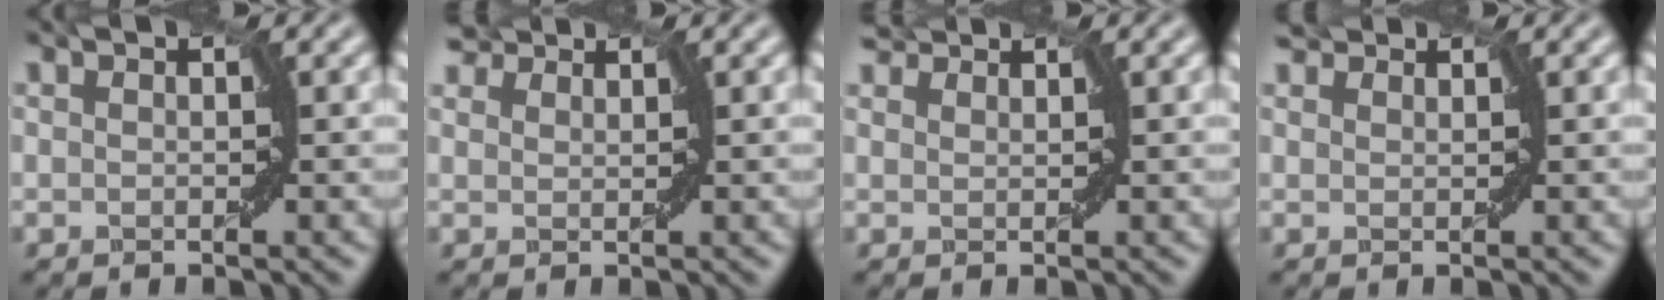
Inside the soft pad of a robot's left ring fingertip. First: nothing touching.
{"total": 2.7, "force": [2.5, 1.0, 0.7], "torque": [-0.016, 0.005, 0.043]}
{"total": 2.2, "force": [2.1, 0.5, 0.5], "torque": [-0.011, 0.006, 0.033]}
{"total": 1.6, "force": [1.6, 0.4, 0.3], "torque": [-0.008, 0.003, 0.024]}